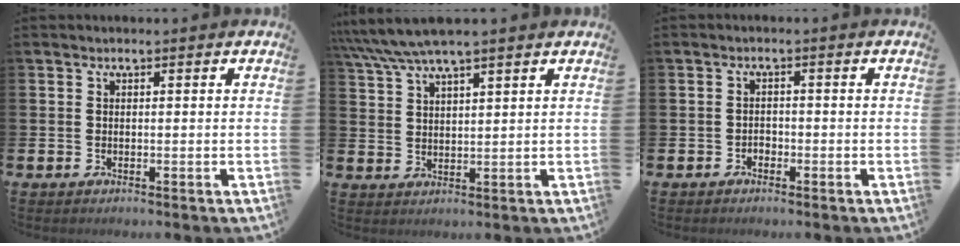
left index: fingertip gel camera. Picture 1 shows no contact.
{"total": 6.7, "force": [5.9, 0.8, 3.1], "torque": [-0.074, -0.020, 0.104]}
{"total": 1.3, "force": [-0.9, 0.9, 0.1], "torque": [-0.005, 0.002, -0.021]}